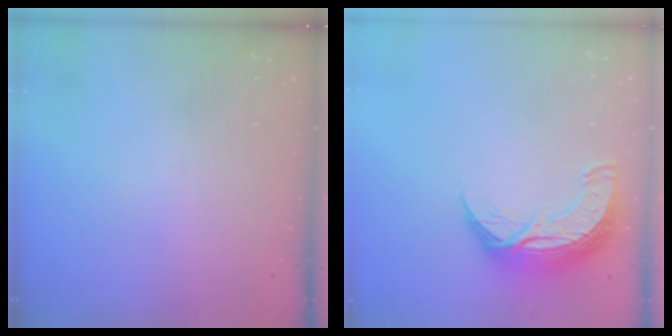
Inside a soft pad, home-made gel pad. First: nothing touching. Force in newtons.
{"total": 10.6, "press": 10.6, "slide": 0.8}